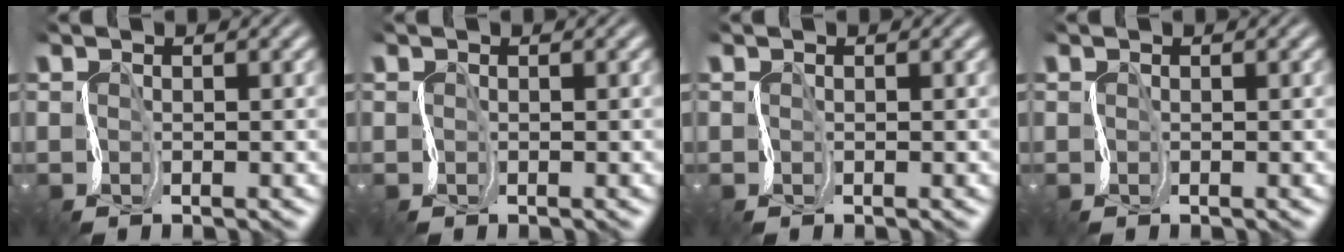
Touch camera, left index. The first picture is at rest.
{"total": 0.0}
{"total": 0.0}
{"total": 0.0}